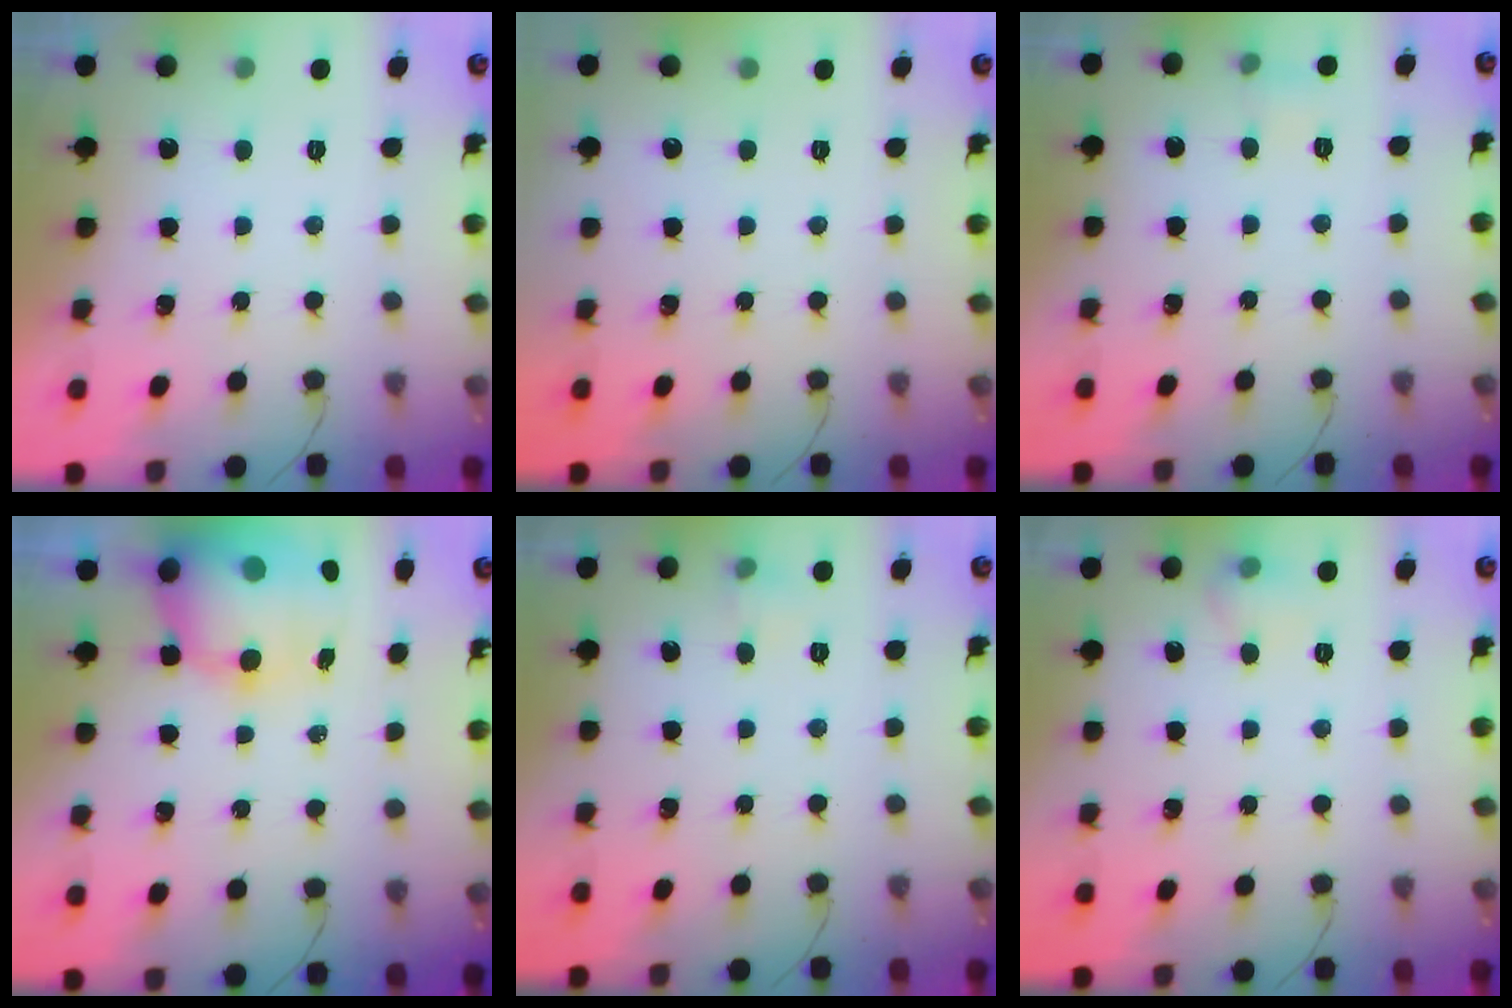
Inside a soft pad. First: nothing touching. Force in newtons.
{"total": 0.0}
{"total": 5.1, "press": 4.0, "slide": 3.1}
{"total": 12.9, "press": 12.3, "slide": 3.7}
{"total": 3.7, "press": 3.5, "slide": 1.0}
{"total": 5.1, "press": 4.8, "slide": 1.6}